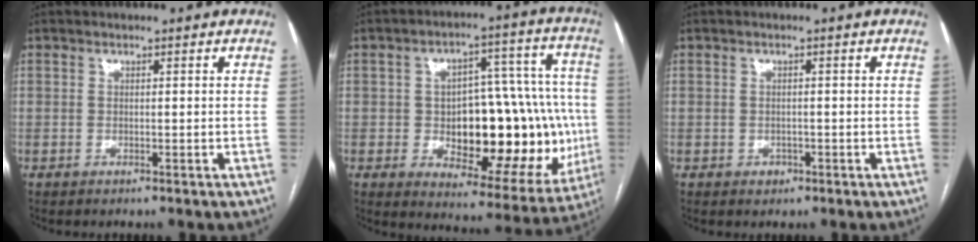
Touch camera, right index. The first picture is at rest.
{"total": 24.1, "force": [-2.7, 10.9, 21.3], "torque": [-0.247, 0.037, -0.007]}
{"total": 1.4, "force": [-0.6, 1.2, 0.4], "torque": [-0.003, 0.004, -0.006]}